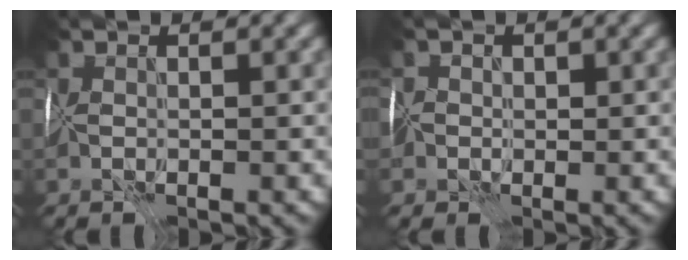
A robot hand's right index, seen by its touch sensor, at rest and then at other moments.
{"total": 3.1, "force": [-0.5, 2.9, 0.7], "torque": [0.002, 0.014, -0.030]}